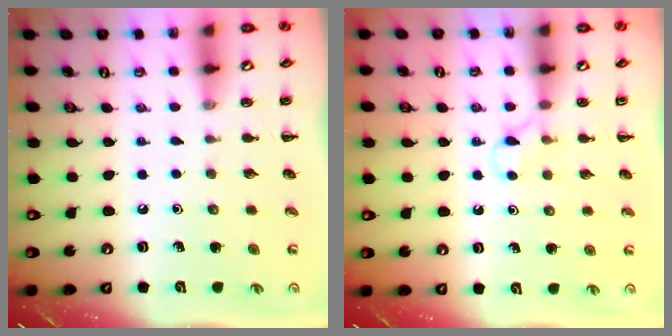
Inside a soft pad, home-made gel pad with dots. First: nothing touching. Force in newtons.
{"total": 3.3, "press": 3.2, "slide": 0.9}